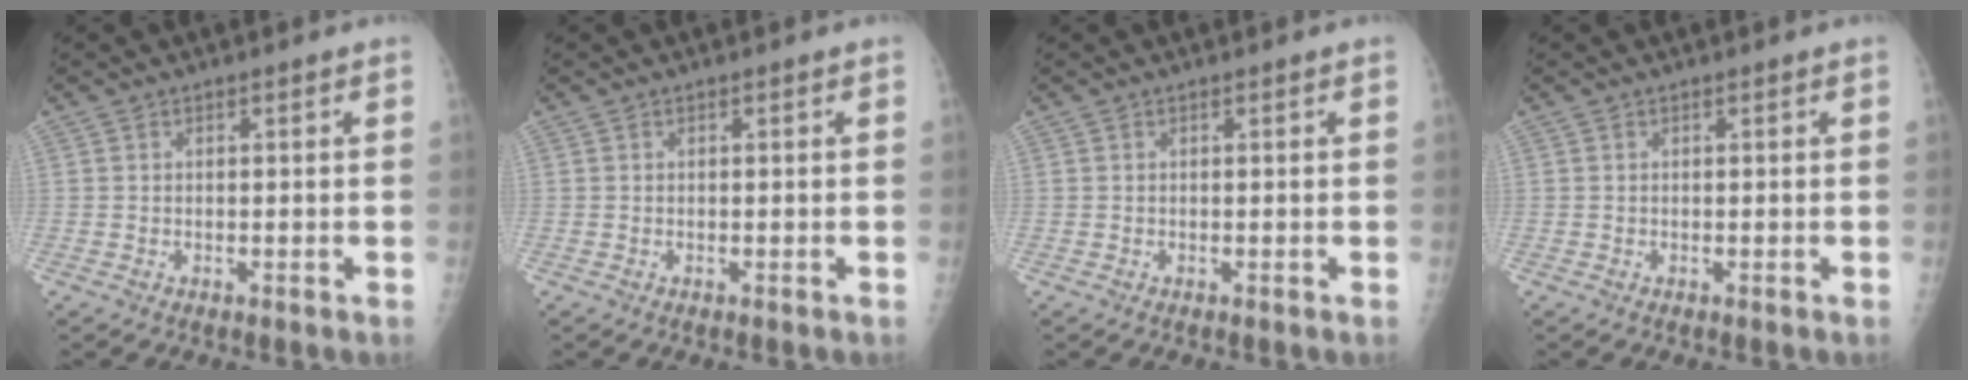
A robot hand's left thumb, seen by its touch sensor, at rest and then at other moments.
{"total": 0.0}
{"total": 0.0}
{"total": 0.0}